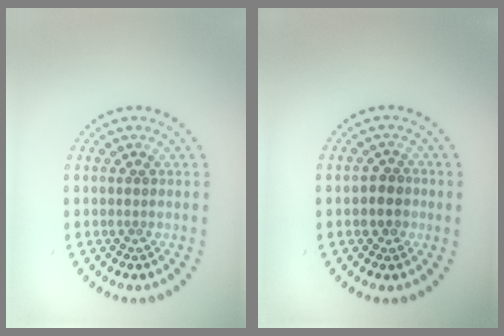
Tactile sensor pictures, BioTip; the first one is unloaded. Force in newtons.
{"total": 2.0, "press": 1.8, "slide": 0.8}